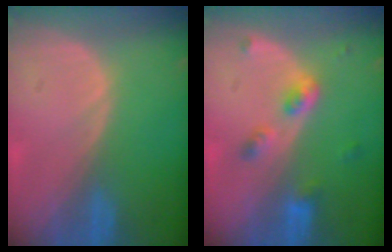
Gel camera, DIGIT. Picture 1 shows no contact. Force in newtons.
{"total": 4.2, "press": 4.2, "slide": 0.5}